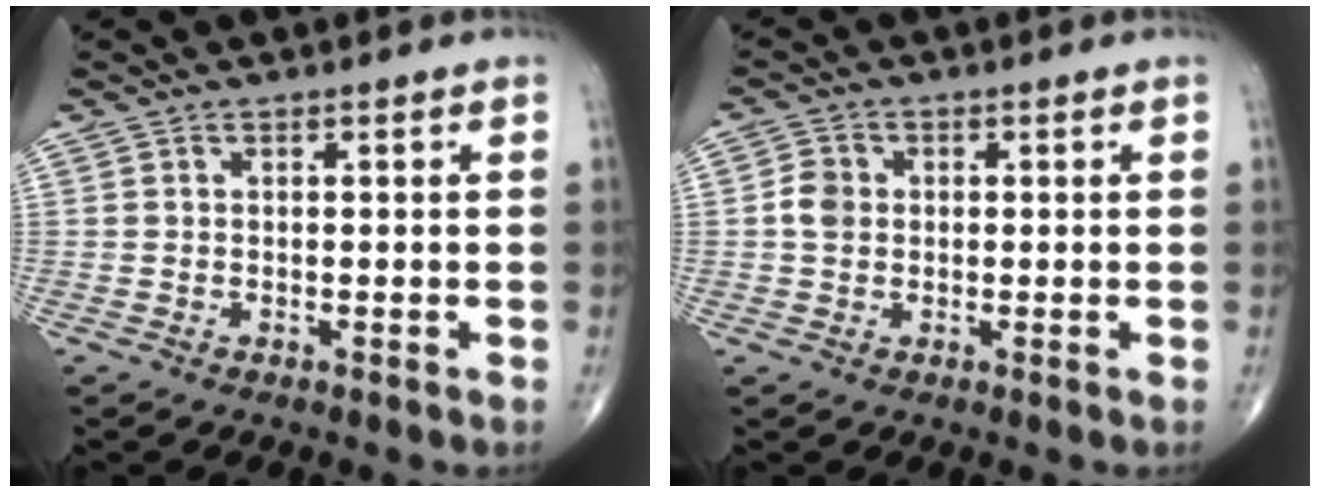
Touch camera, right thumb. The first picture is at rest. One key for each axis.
{"total": 3.6, "fx": 0.0, "fy": 3.0, "fz": 1.9, "tx": -0.027, "ty": 0.006, "tz": -0.006}